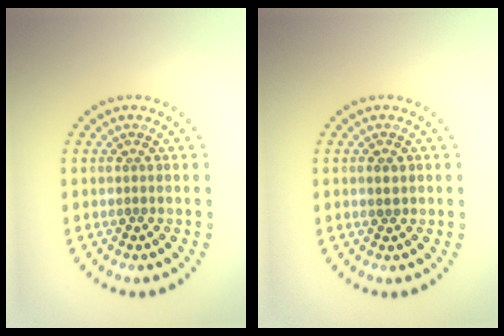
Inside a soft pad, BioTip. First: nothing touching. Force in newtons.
{"total": 1.1, "press": 1.1, "slide": 0.2}